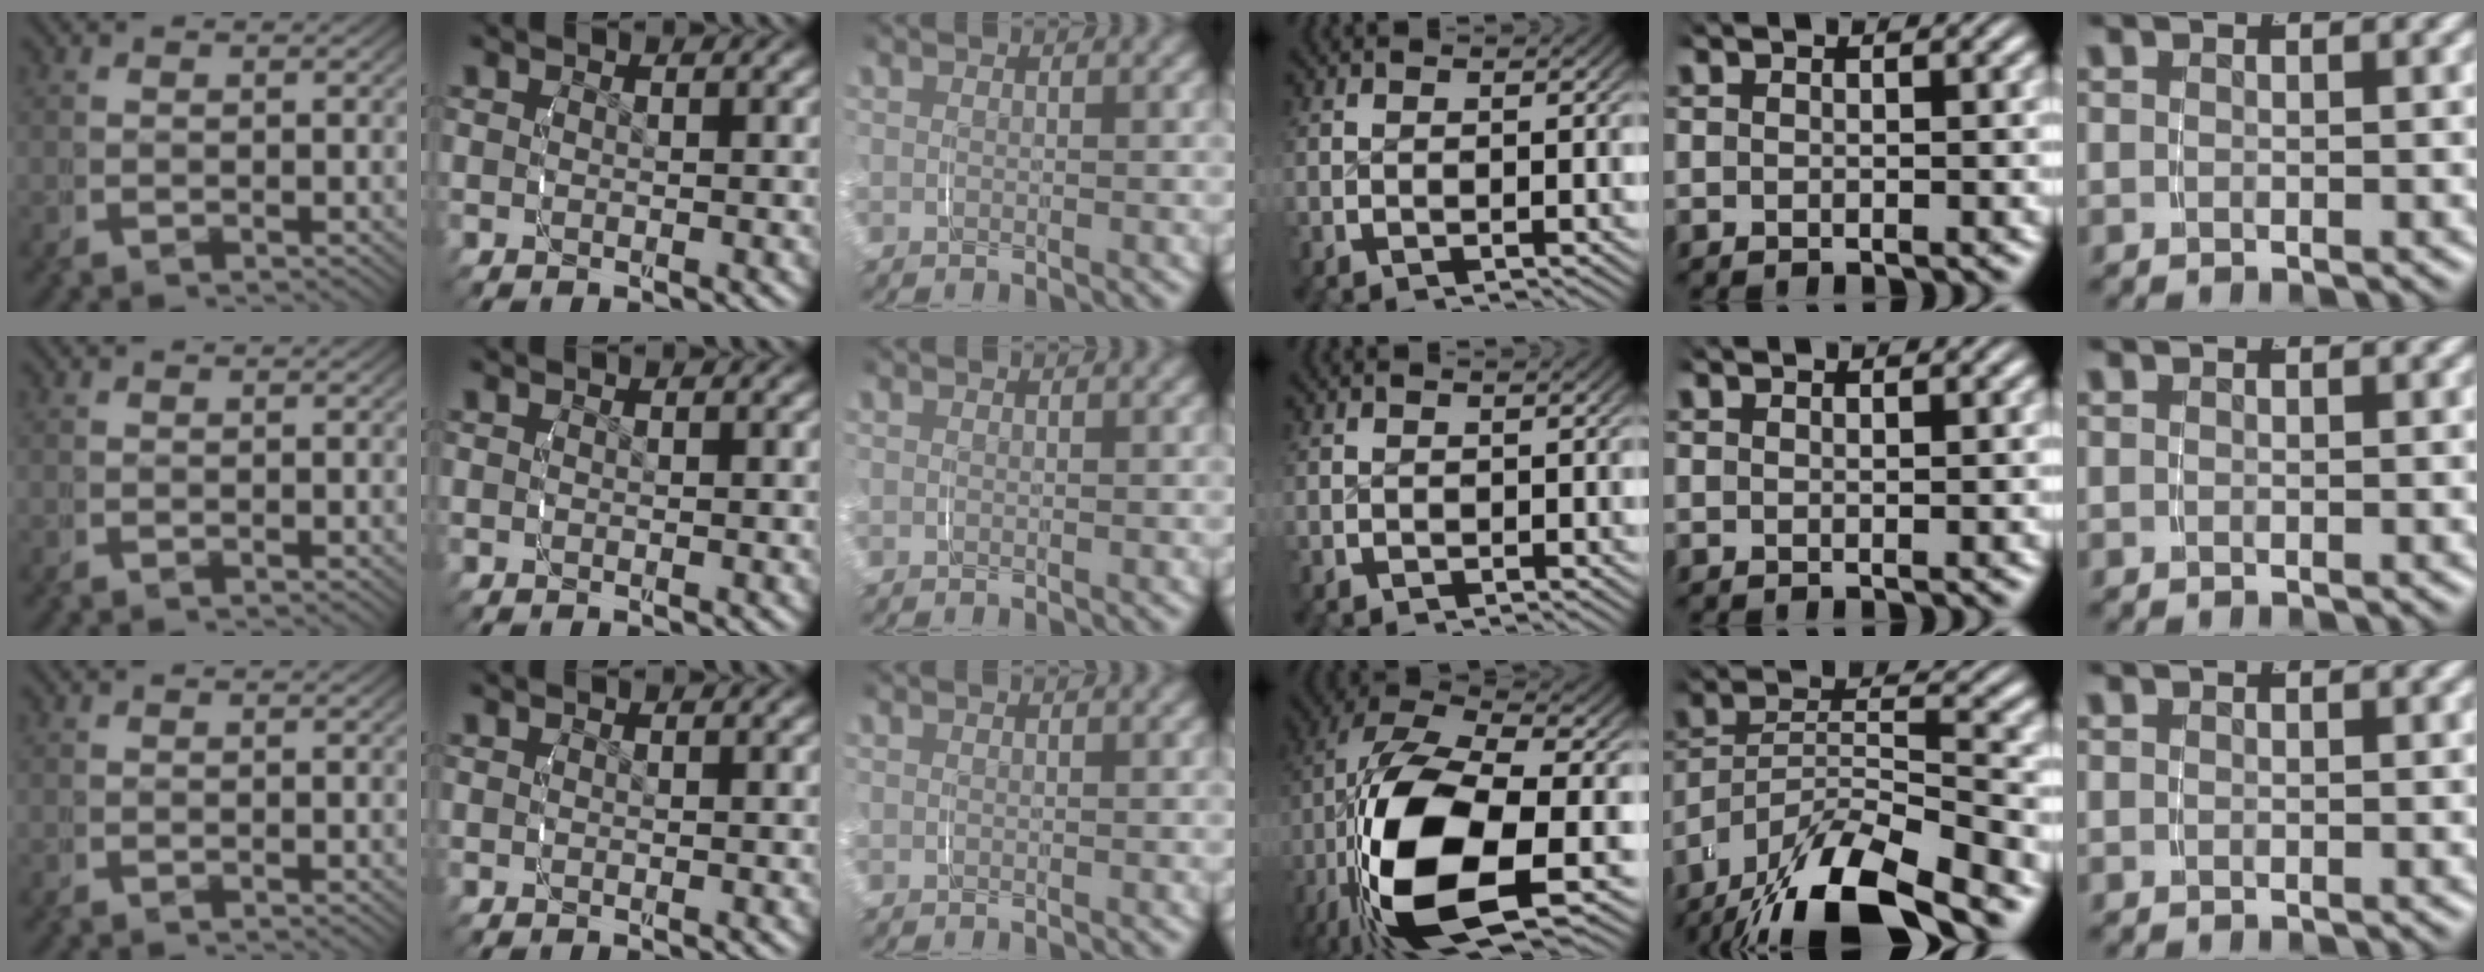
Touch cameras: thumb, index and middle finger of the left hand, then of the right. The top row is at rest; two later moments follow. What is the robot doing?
{"motion": "grasp_and_lifting", "object": "fork"}